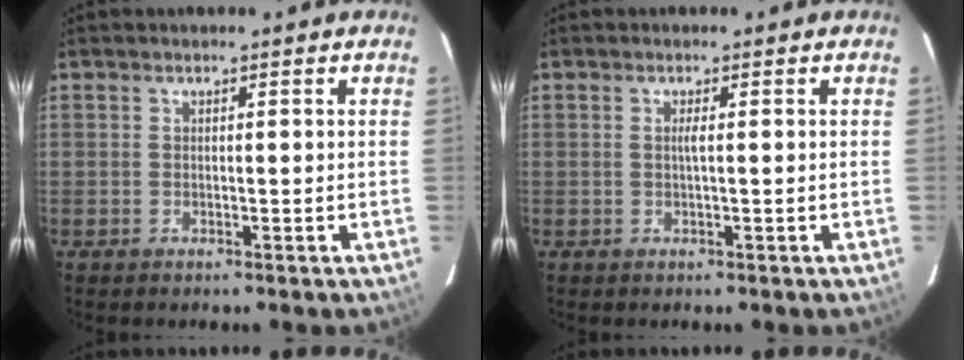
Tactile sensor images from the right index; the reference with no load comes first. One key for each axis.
{"total": 0.9, "fx": 0.1, "fy": -0.3, "fz": 0.9, "tx": -0.016, "ty": 0.000, "tz": 0.000}